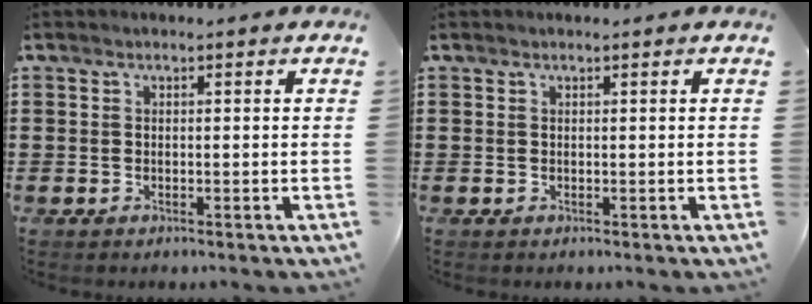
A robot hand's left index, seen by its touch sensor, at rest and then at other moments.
{"total": 0.0}